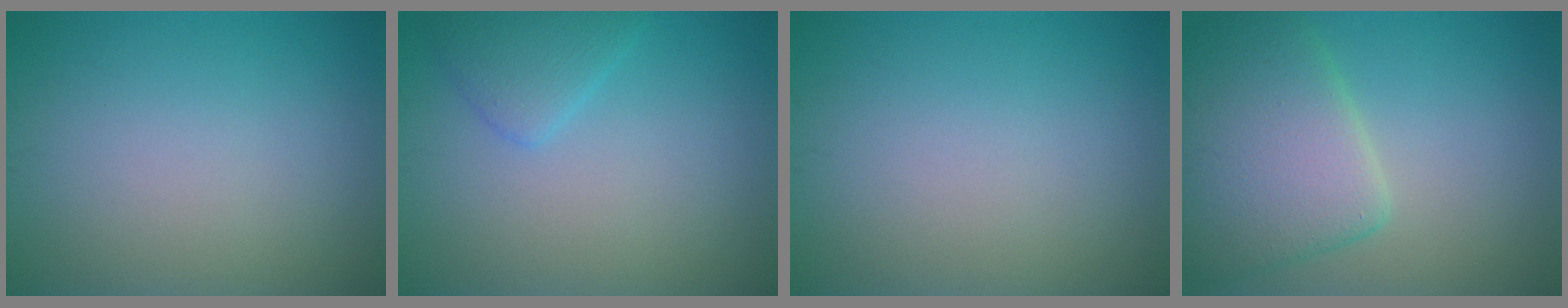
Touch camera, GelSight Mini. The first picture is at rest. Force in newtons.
{"total": 2.3, "press": 2.3, "slide": 0.1}
{"total": 0.0}
{"total": 6.9, "press": 6.9, "slide": 0.4}